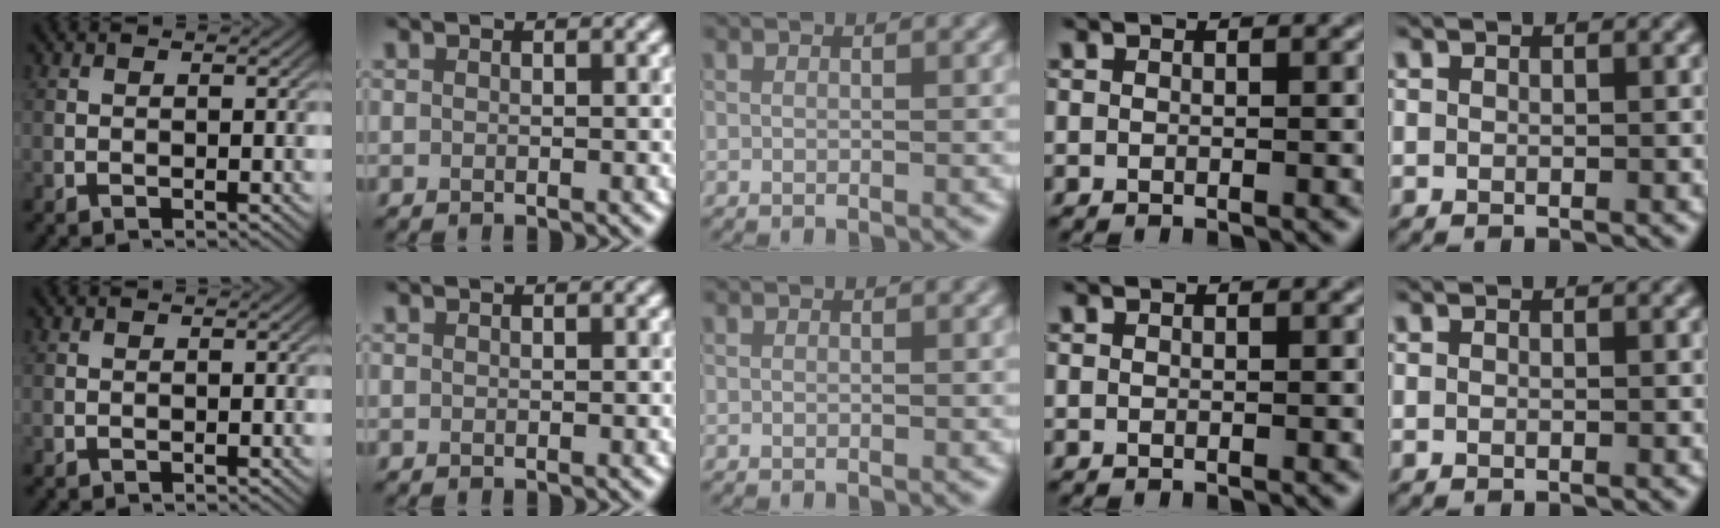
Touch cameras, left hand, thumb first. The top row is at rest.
{}